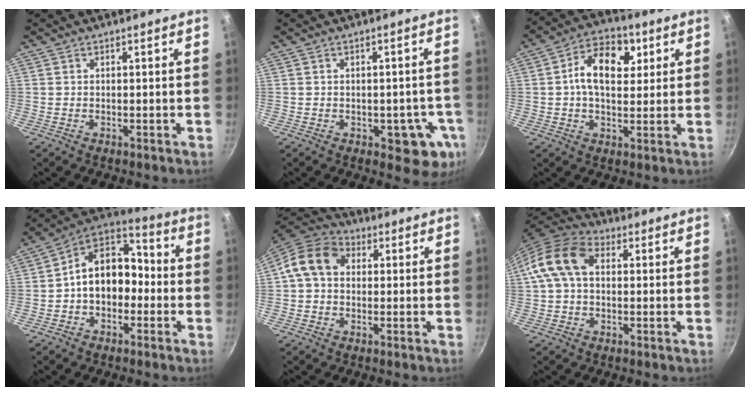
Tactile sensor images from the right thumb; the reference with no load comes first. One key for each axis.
{"total": 7.2, "fx": -2.8, "fy": 3.5, "fz": 5.6, "tx": -0.043, "ty": 0.011, "tz": -0.027}
{"total": 11.6, "fx": 2.7, "fy": 7.4, "fz": 8.5, "tx": -0.115, "ty": 0.008, "tz": 0.037}
{"total": 14.0, "fx": -1.4, "fy": 9.8, "fz": 10.0, "tx": -0.120, "ty": 0.049, "tz": -0.039}
{"total": 11.2, "fx": 1.7, "fy": 8.7, "fz": 6.9, "tx": -0.121, "ty": 0.030, "tz": 0.019}
{"total": 12.3, "fx": 2.3, "fy": 8.4, "fz": 8.7, "tx": -0.168, "ty": 0.035, "tz": 0.032}